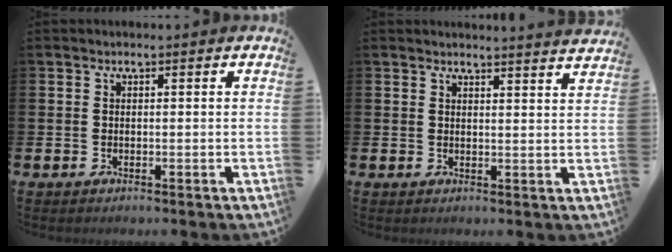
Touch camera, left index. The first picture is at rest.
{"total": 2.9, "force": [2.9, -0.4, -0.2], "torque": [0.008, -0.022, 0.051]}